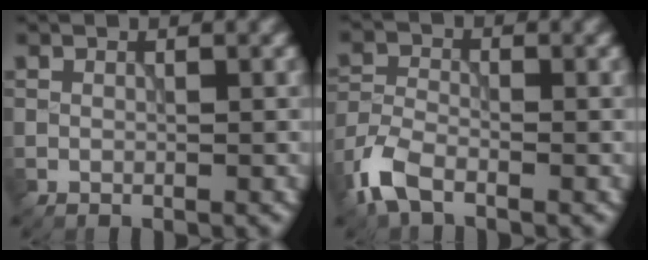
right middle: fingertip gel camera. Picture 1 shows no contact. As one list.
[{"total": 4.2, "force": [-2.8, 1.8, 2.5], "torque": [-0.060, -0.006, -0.072]}]